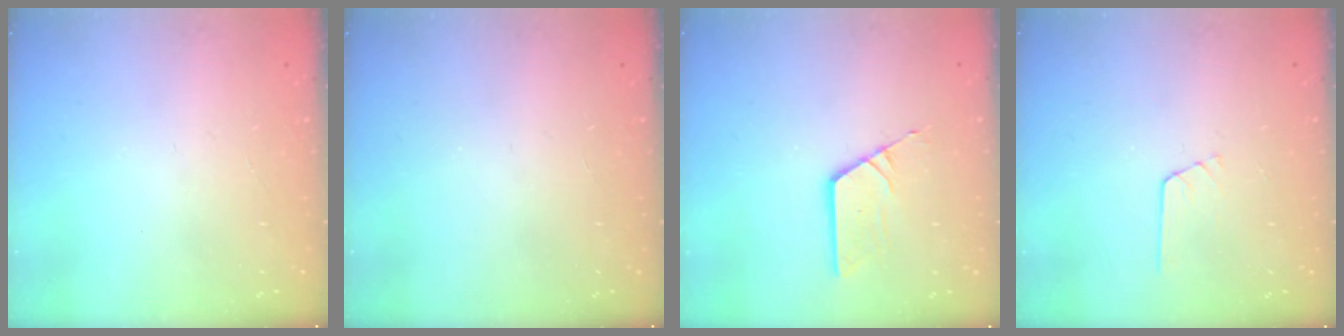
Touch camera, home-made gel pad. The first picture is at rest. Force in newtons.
{"total": 0.0}
{"total": 4.8, "press": 4.7, "slide": 0.2}
{"total": 3.3, "press": 3.3, "slide": 0.3}